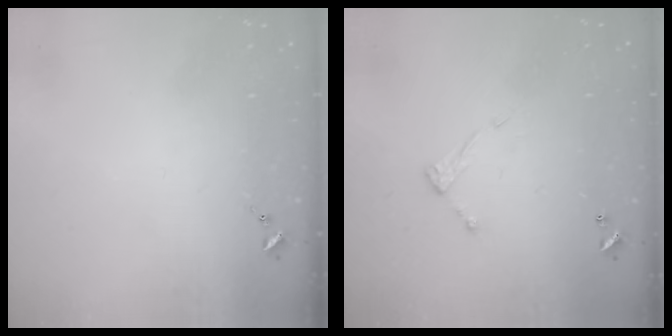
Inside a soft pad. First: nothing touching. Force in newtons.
{"total": 6.4, "press": 6.4, "slide": 0.2}